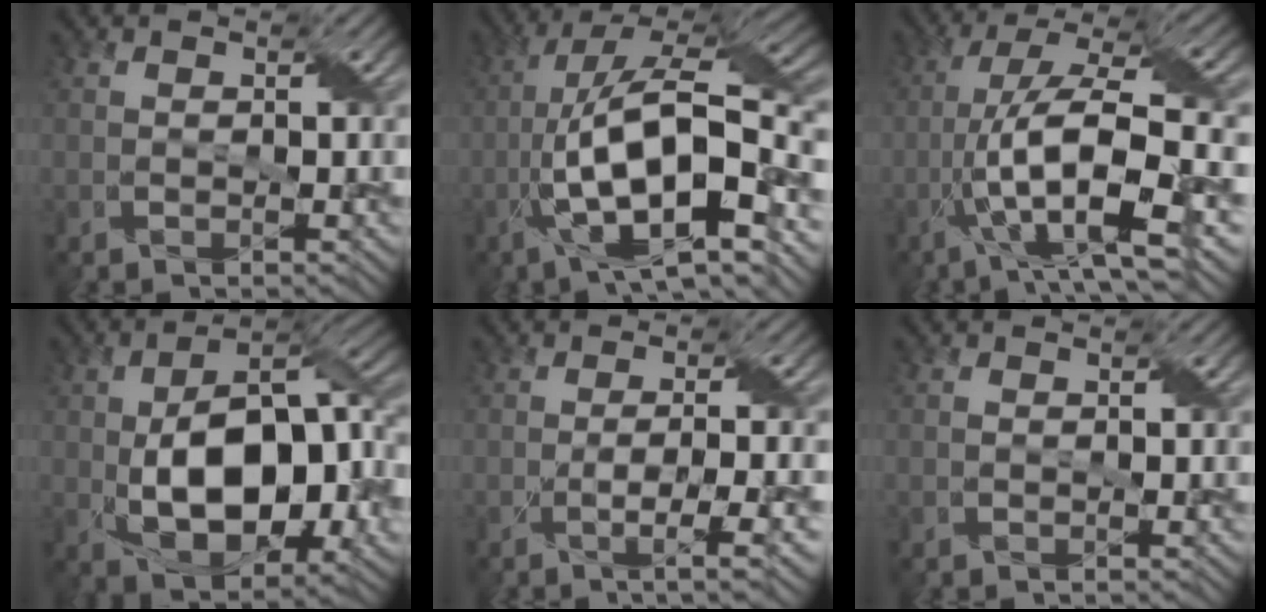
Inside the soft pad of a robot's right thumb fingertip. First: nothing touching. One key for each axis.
{"total": 17.0, "fx": -4.4, "fy": 6.0, "fz": 15.3, "tx": -0.270, "ty": 0.000, "tz": -0.076}
{"total": 12.8, "fx": -2.7, "fy": 3.8, "fz": 11.9, "tx": -0.233, "ty": 0.004, "tz": -0.047}
{"total": 14.8, "fx": -1.9, "fy": 8.3, "fz": 12.1, "tx": -0.200, "ty": -0.002, "tz": -0.033}
{"total": 4.5, "fx": -1.5, "fy": 0.5, "fz": 4.2, "tx": -0.075, "ty": 0.007, "tz": -0.028}
{"total": 0.0}